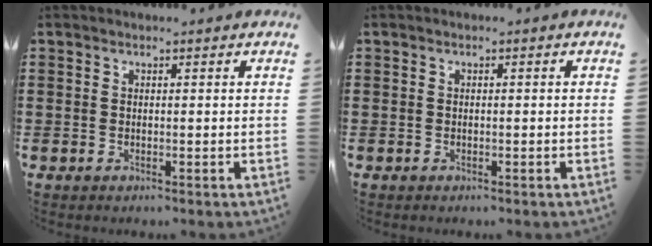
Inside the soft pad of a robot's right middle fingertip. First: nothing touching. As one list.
[{"total": 0.0}]